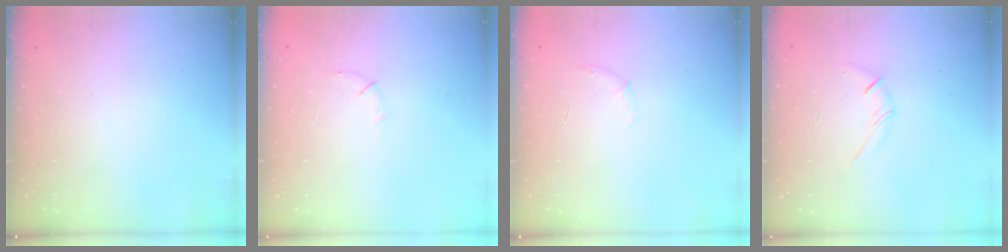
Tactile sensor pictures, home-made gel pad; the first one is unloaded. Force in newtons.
{"total": 5.2, "press": 5.0, "slide": 1.1}
{"total": 3.8, "press": 3.6, "slide": 1.2}
{"total": 5.4, "press": 5.3, "slide": 1.0}